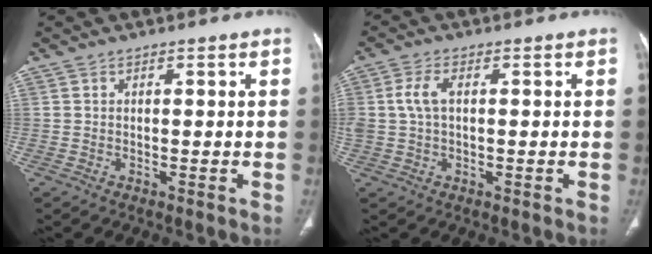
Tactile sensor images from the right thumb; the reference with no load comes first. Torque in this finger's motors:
{"motor_torque": [1.38, 1.45, 2.77, 0.00, 0.92]}